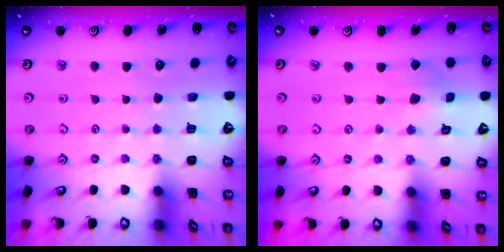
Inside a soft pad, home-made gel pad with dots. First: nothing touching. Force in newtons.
{"total": 3.2, "press": 3.1, "slide": 0.3}